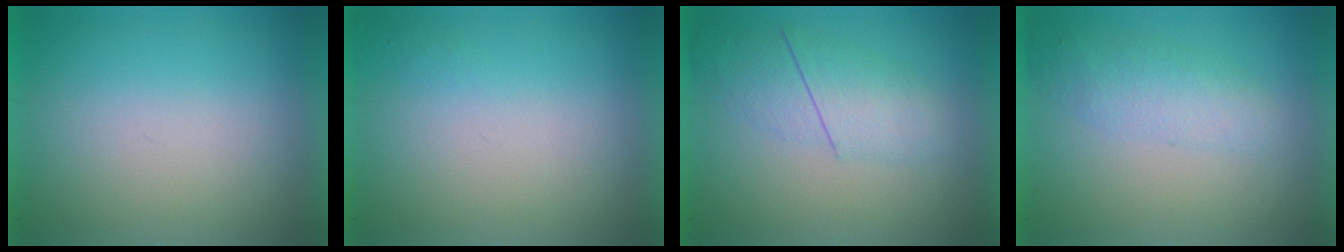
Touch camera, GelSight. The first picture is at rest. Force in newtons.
{"total": 1.1}
{"total": 2.3}
{"total": 2.1}